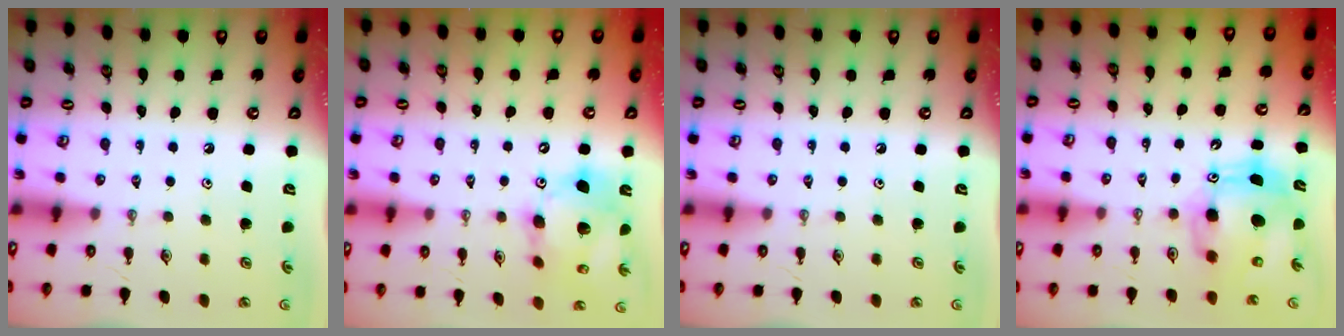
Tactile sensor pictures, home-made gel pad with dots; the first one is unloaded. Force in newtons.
{"total": 15.6, "press": 15.4, "slide": 2.8}
{"total": 0.0}
{"total": 11.7, "press": 11.5, "slide": 2.4}